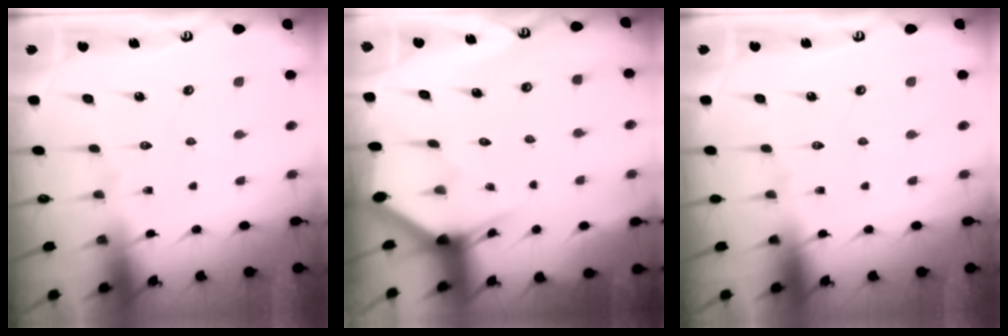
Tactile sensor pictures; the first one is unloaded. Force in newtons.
{"total": 3.0, "press": 3.0, "slide": 0.1}
{"total": 0.0}